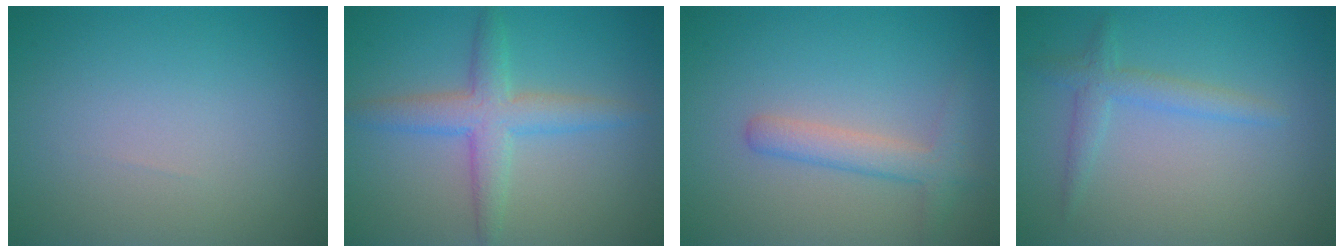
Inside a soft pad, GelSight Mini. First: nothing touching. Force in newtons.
{"total": 4.9, "press": 4.9, "slide": 0.0}
{"total": 2.7, "press": 2.7, "slide": 0.1}
{"total": 2.0, "press": 2.0, "slide": 0.1}